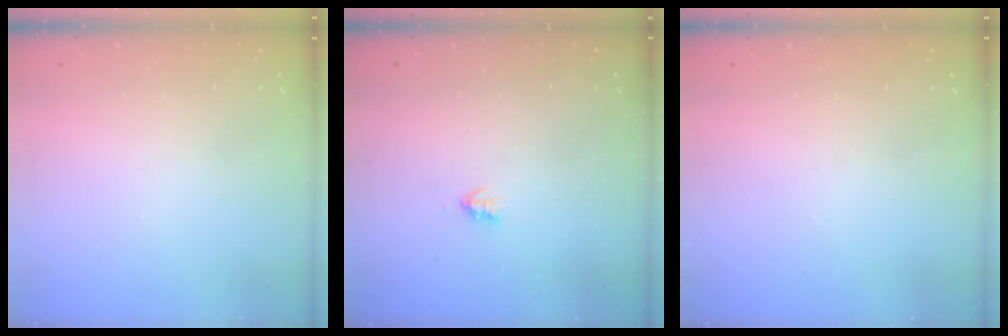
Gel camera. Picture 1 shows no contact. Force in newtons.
{"total": 1.9, "press": 1.8, "slide": 0.4}
{"total": 1.7, "press": 1.7, "slide": 0.2}